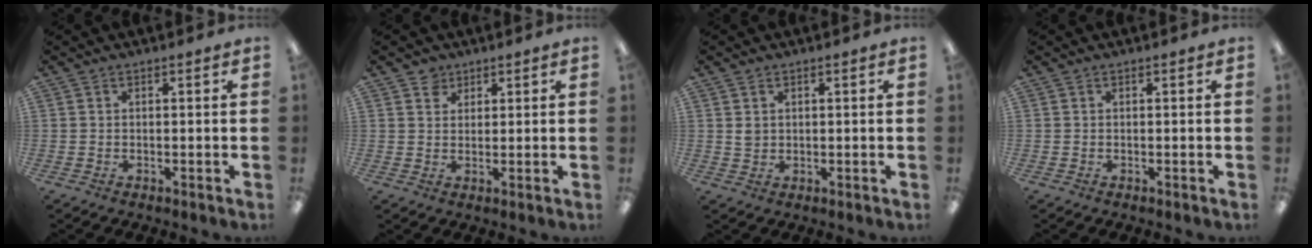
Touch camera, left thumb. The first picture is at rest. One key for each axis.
{"total": 3.2, "fx": 2.1, "fy": 2.3, "fz": 0.2, "tx": -0.004, "ty": -0.001, "tz": 0.041}
{"total": 2.0, "fx": 0.7, "fy": 1.6, "fz": 0.9, "tx": -0.011, "ty": -0.001, "tz": 0.012}
{"total": 0.0}